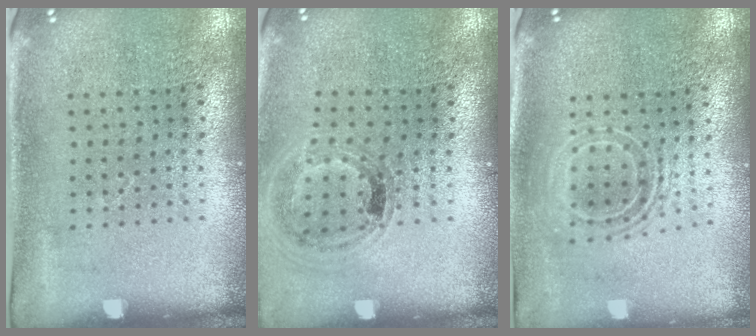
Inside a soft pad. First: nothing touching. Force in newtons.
{"total": 1.0, "press": 1.0, "slide": 0.1}
{"total": 1.7, "press": 1.3, "slide": 1.1}